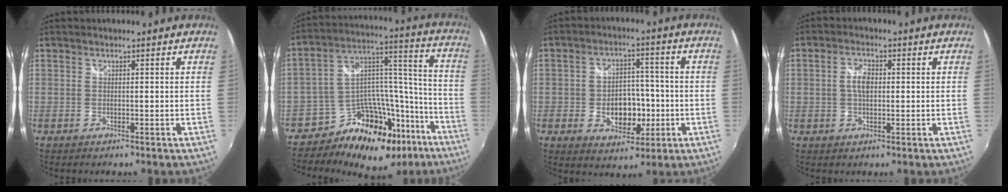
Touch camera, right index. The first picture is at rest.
{"total": 20.3, "force": [-13.9, 12.3, 8.3], "torque": [-0.143, 0.084, -0.190]}
{"total": 9.9, "force": [-2.4, 6.9, 6.6], "torque": [-0.126, 0.008, -0.027]}
{"total": 3.7, "force": [0.3, 1.8, 3.2], "torque": [-0.063, 0.010, 0.007]}